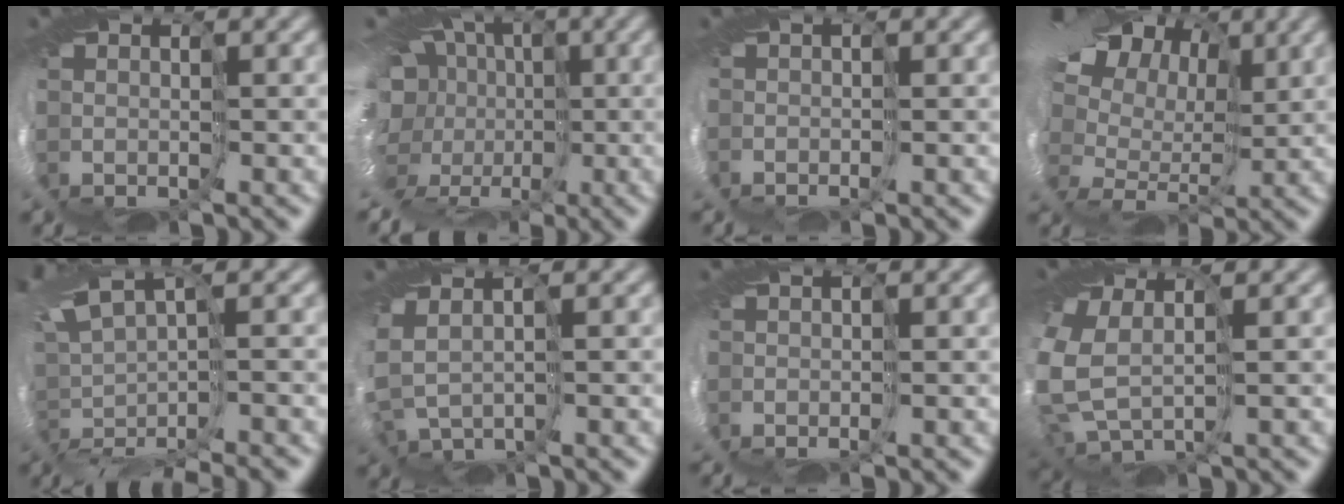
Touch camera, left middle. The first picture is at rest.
{"total": 9.5, "force": [-0.7, 7.7, 5.5], "torque": [-0.111, -0.002, -0.013]}
{"total": 0.9, "force": [-0.5, -0.2, 0.7], "torque": [-0.003, -0.002, -0.012]}
{"total": 15.6, "force": [7.1, 10.1, 9.6], "torque": [-0.210, 0.066, 0.093]}
{"total": 7.4, "force": [-1.4, 1.9, 7.0], "torque": [-0.117, -0.001, 0.012]}
{"total": 3.0, "force": [0.1, 1.9, 2.3], "torque": [-0.062, -0.003, 0.008]}
{"total": 1.2, "force": [-0.4, -0.5, 1.0], "torque": [-0.008, 0.000, -0.013]}
{"total": 6.9, "force": [-0.2, 4.6, 5.2], "torque": [-0.180, -0.025, 0.000]}